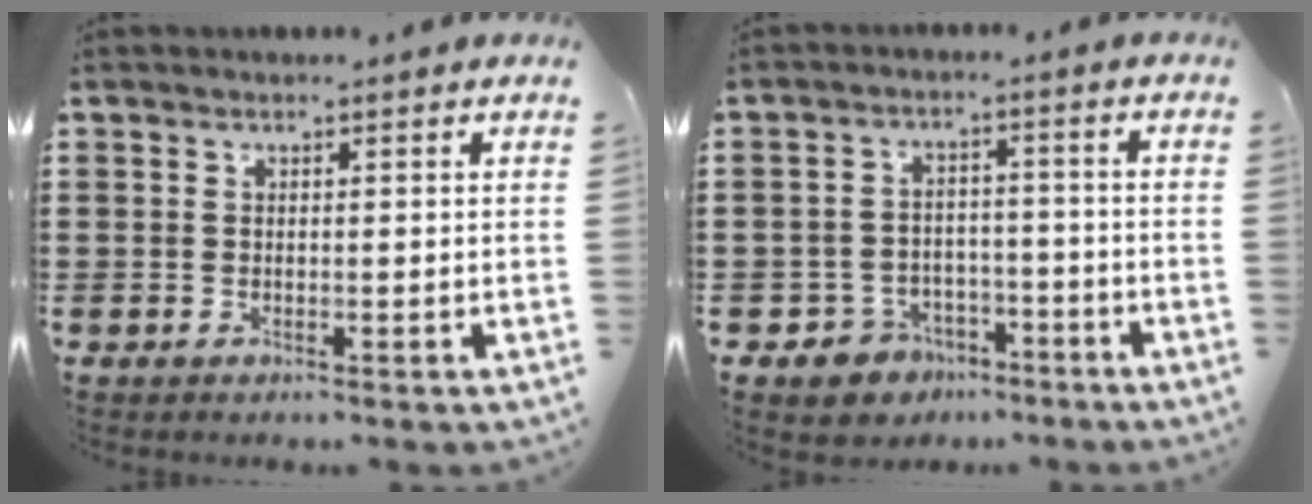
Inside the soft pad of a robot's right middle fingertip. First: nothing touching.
{"total": 4.0, "force": [-3.3, 2.2, 0.2], "torque": [-0.022, 0.007, -0.069]}